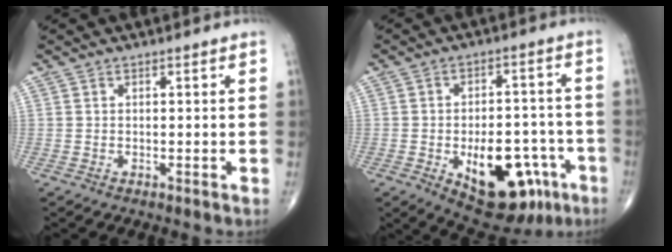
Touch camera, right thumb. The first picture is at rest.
{"total": 17.7, "force": [-6.9, 9.4, 13.2], "torque": [-0.156, 0.032, -0.081]}